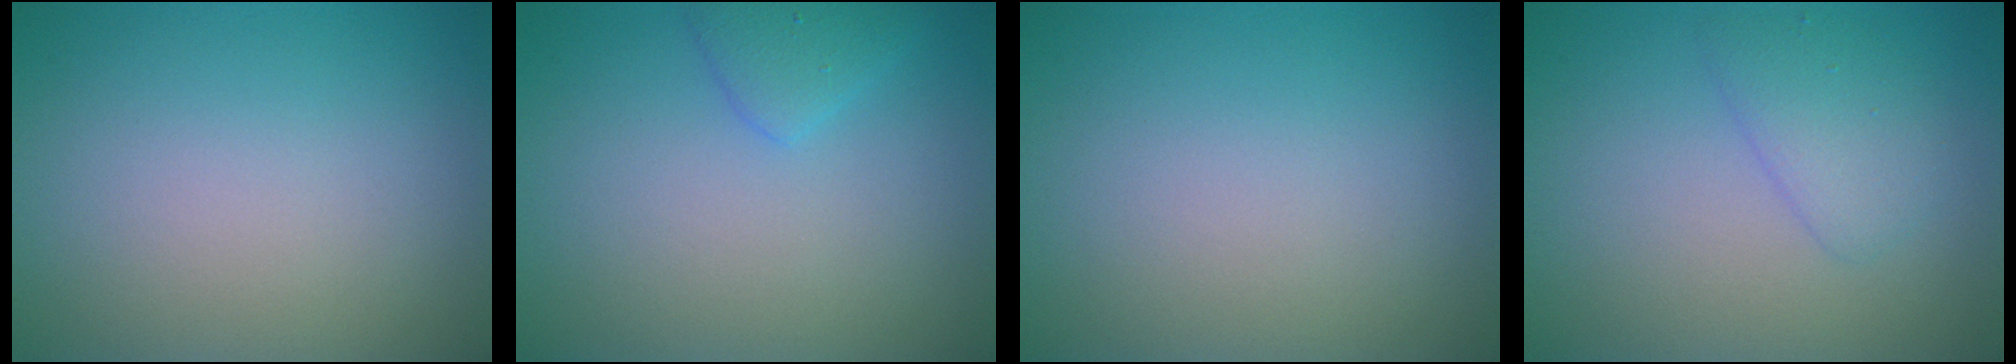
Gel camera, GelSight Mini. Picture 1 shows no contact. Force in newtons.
{"total": 1.7, "press": 1.7, "slide": 0.1}
{"total": 0.0}
{"total": 2.2, "press": 2.2, "slide": 0.1}